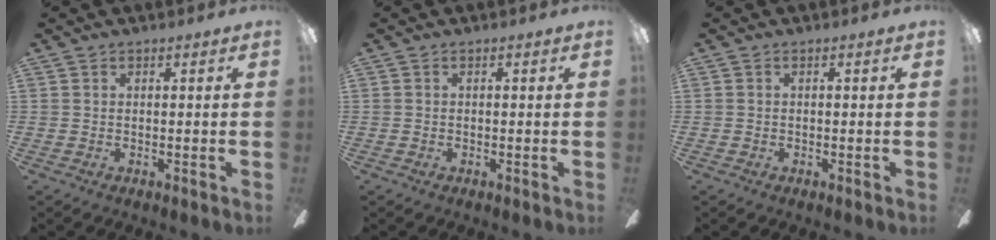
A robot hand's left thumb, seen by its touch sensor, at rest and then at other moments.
{"total": 0.0}
{"total": 0.0}